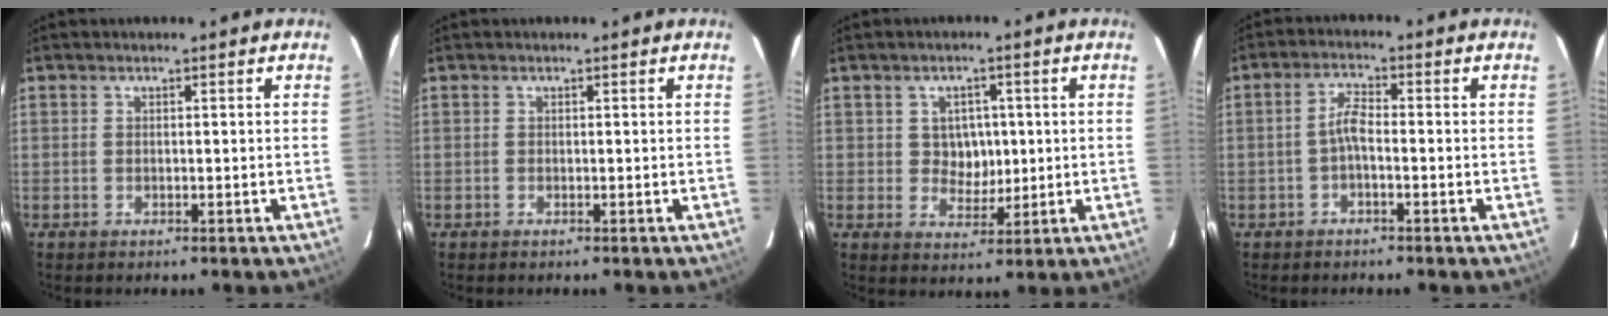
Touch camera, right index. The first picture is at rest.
{"total": 0.0}
{"total": 5.0, "force": [0.6, 4.4, 2.3], "torque": [-0.036, 0.010, 0.014]}
{"total": 3.0, "force": [-1.2, 0.8, 2.6], "torque": [-0.058, 0.011, -0.026]}